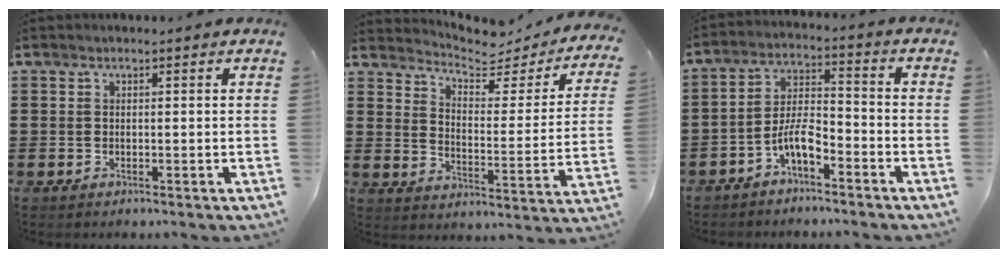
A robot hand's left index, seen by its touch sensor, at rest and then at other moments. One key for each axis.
{"total": 3.9, "fx": 3.4, "fy": 1.3, "fz": 1.2, "tx": -0.042, "ty": -0.033, "tz": 0.049}
{"total": 6.7, "fx": -4.3, "fy": 2.2, "fz": 4.6, "tx": -0.105, "ty": 0.004, "tz": -0.088}